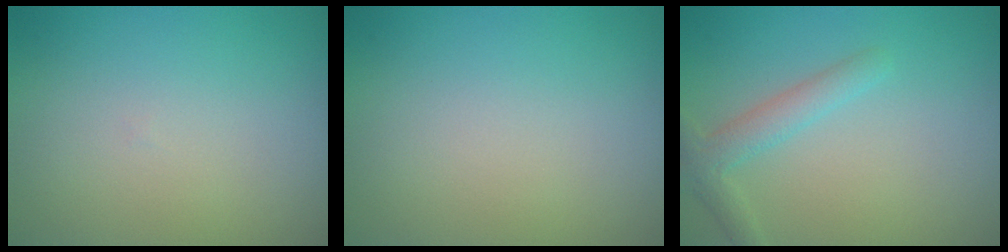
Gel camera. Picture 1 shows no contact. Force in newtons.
{"total": 0.0}
{"total": 2.5, "press": 2.5, "slide": 0.2}